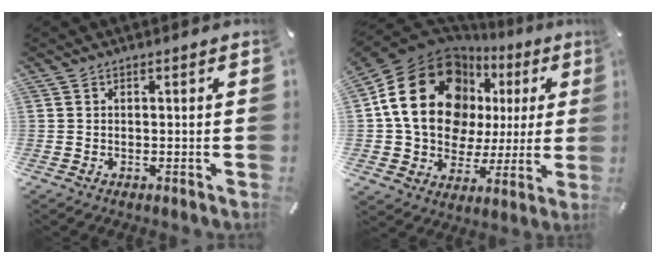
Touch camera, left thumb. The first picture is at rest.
{"total": 23.9, "force": [6.6, 18.0, 14.3], "torque": [-0.260, -0.029, 0.118]}